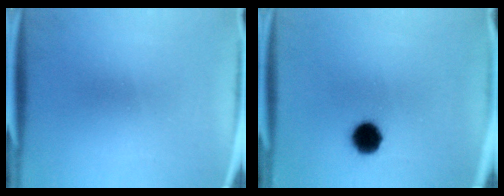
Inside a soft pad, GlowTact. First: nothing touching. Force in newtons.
{"total": 7.2}